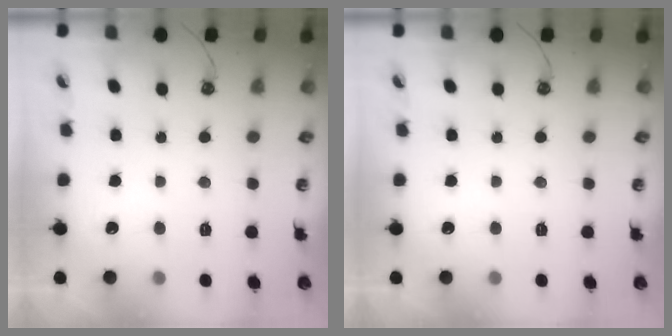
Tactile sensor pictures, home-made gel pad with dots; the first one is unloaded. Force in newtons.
{"total": 0.0}